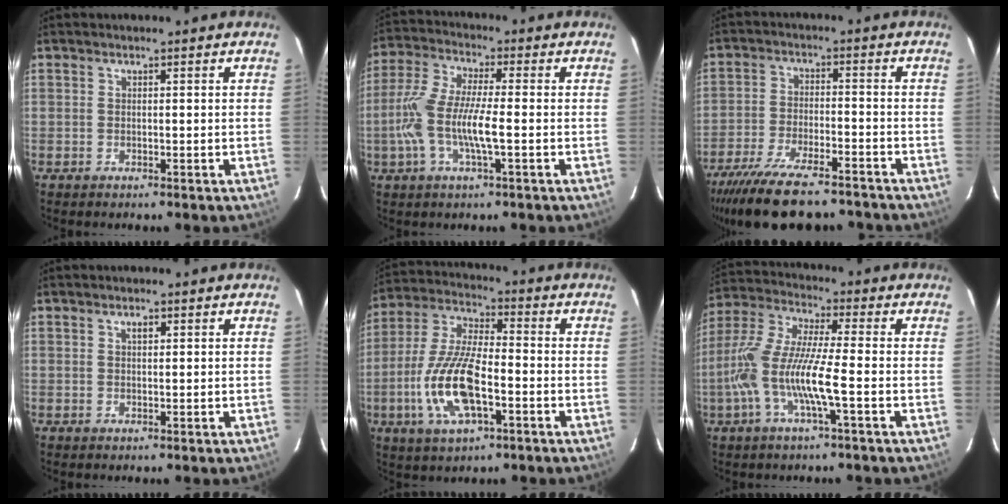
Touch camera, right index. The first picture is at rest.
{"total": 11.2, "force": [-2.3, 2.0, 10.7], "torque": [-0.229, 0.001, -0.046]}
{"total": 19.0, "force": [-15.7, 5.3, 9.4], "torque": [-0.194, -0.030, -0.244]}
{"total": 1.1, "force": [0.5, 0.6, 0.8], "torque": [-0.013, 0.005, 0.008]}
{"total": 14.9, "force": [-4.6, 5.2, 13.1], "torque": [-0.280, -0.004, -0.087]}
{"total": 12.9, "force": [-3.8, 0.9, 12.3], "torque": [-0.251, -0.001, -0.077]}